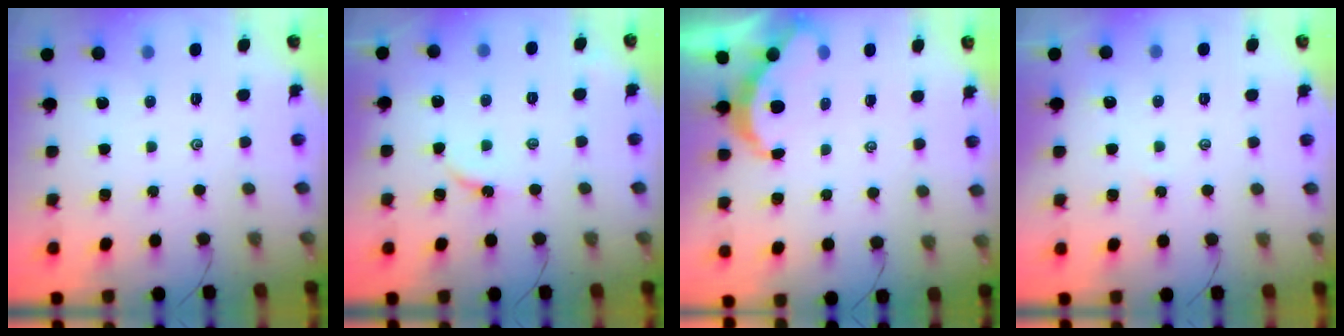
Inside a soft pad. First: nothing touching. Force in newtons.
{"total": 2.9, "press": 2.9, "slide": 0.4}
{"total": 3.2, "press": 3.2, "slide": 0.3}
{"total": 2.2, "press": 2.2, "slide": 0.5}